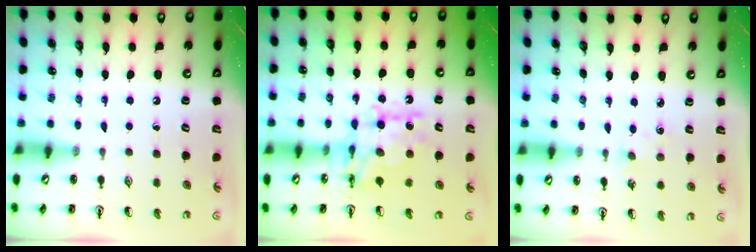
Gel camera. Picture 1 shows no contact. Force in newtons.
{"total": 9.5, "press": 9.5, "slide": 0.9}
{"total": 1.2, "press": 1.2, "slide": 0.3}